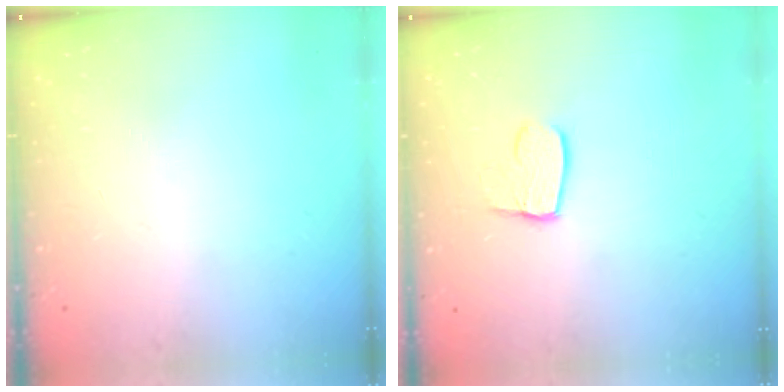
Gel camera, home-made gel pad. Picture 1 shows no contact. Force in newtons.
{"total": 7.7, "press": 7.7, "slide": 0.7}